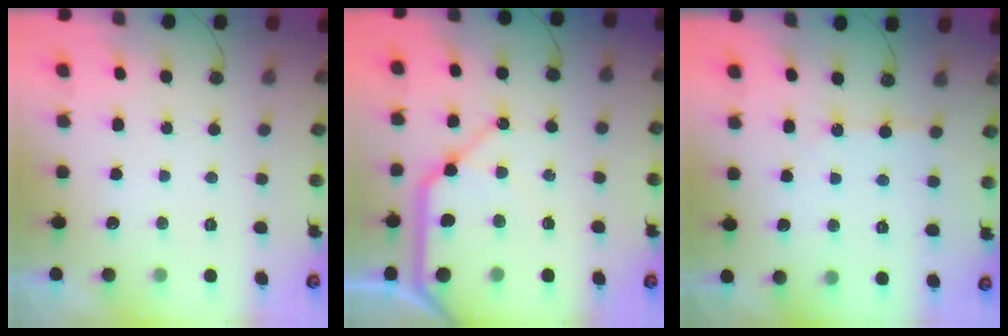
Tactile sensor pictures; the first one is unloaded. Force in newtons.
{"total": 15.7, "press": 15.5, "slide": 2.1}
{"total": 3.5, "press": 3.5, "slide": 0.5}